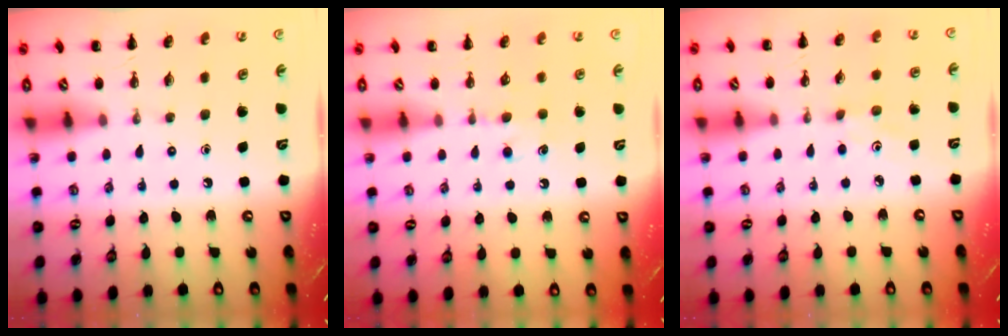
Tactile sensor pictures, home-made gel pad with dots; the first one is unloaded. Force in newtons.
{"total": 5.1, "press": 4.9, "slide": 1.5}
{"total": 1.5, "press": 1.4, "slide": 0.5}